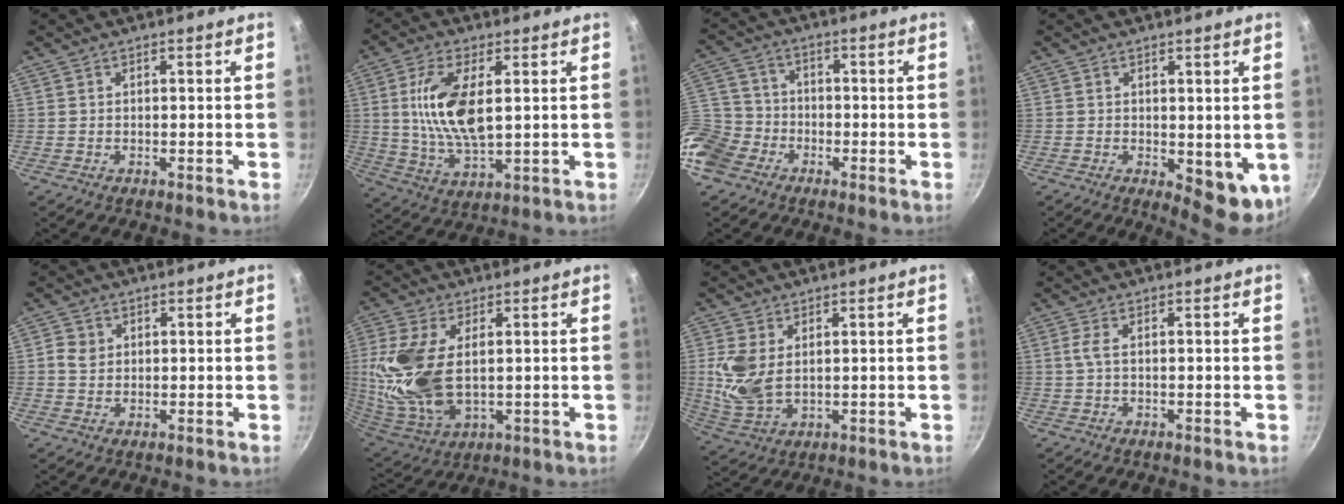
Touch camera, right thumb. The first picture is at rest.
{"total": 13.2, "force": [2.1, 5.6, 11.7], "torque": [-0.235, -0.015, 0.047]}
{"total": 12.2, "force": [-6.2, 9.3, 4.8], "torque": [-0.105, 0.037, -0.127]}
{"total": 8.3, "force": [-1.3, 3.7, 7.2], "torque": [-0.073, -0.018, -0.008]}
{"total": 2.9, "force": [0.5, 2.5, 1.4], "torque": [-0.017, 0.001, 0.009]}
{"total": 17.3, "force": [1.2, 9.4, 14.5], "torque": [-0.327, -0.014, 0.036]}
{"total": 8.6, "force": [1.3, 5.3, 6.7], "torque": [-0.150, -0.007, 0.039]}
{"total": 1.8, "force": [0.1, 0.5, 1.7], "torque": [-0.048, 0.003, 0.003]}